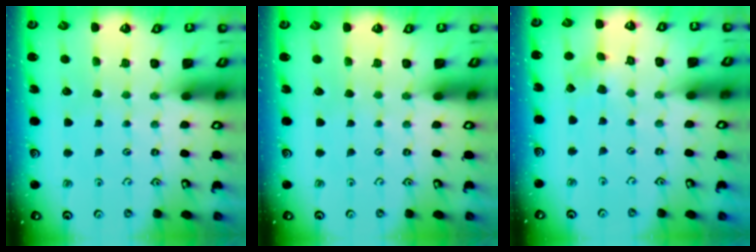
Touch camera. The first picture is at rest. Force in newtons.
{"total": 0.0}
{"total": 1.7, "press": 1.6, "slide": 0.2}